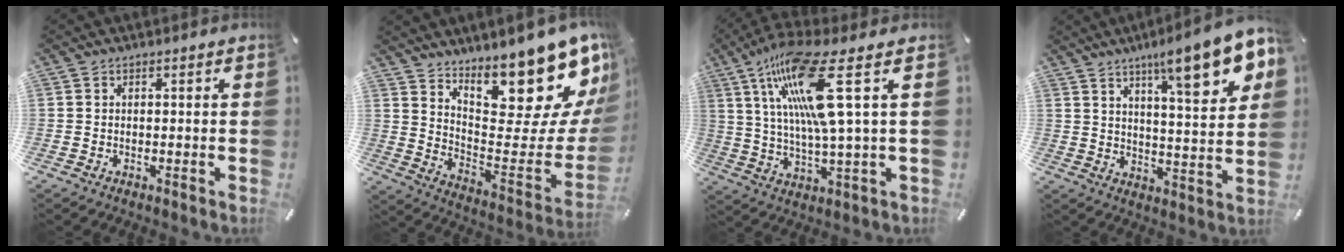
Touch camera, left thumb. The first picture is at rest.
{"total": 19.8, "force": [16.5, 5.5, 9.4], "torque": [-0.091, -0.156, 0.269]}
{"total": 18.5, "force": [7.2, 3.0, 16.7], "torque": [-0.341, -0.023, 0.106]}
{"total": 15.0, "force": [9.8, 3.2, 10.9], "torque": [-0.151, -0.060, 0.150]}